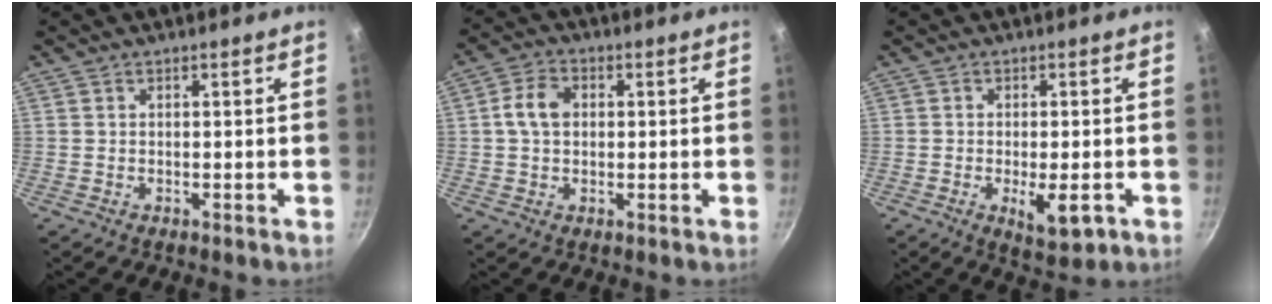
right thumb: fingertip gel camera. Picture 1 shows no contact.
{"total": 5.7, "force": [0.7, 4.1, 3.9], "torque": [-0.071, 0.013, 0.009]}
{"total": 6.2, "force": [-2.0, 2.3, 5.3], "torque": [-0.080, -0.005, -0.023]}